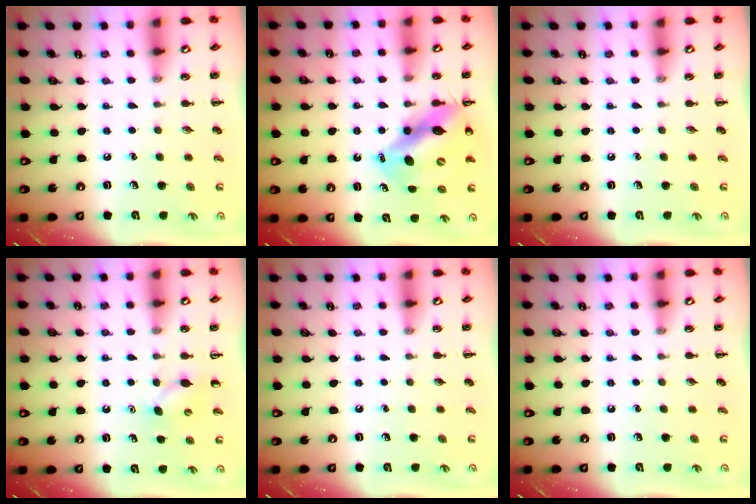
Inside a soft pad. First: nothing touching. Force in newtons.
{"total": 12.9, "press": 12.3, "slide": 3.8}
{"total": 0.0}
{"total": 4.0, "press": 3.8, "slide": 1.1}
{"total": 0.0}
{"total": 0.0}